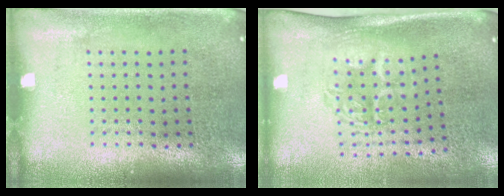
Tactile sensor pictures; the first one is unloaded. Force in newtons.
{"total": 1.7, "press": 1.3, "slide": 1.1}